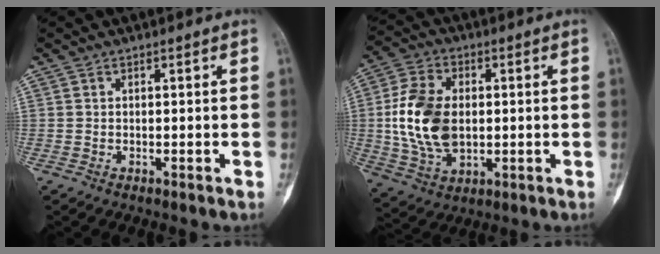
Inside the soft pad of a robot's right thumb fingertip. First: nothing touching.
{"total": 14.4, "force": [0.3, 9.3, 11.0], "torque": [-0.211, 0.001, 0.011]}